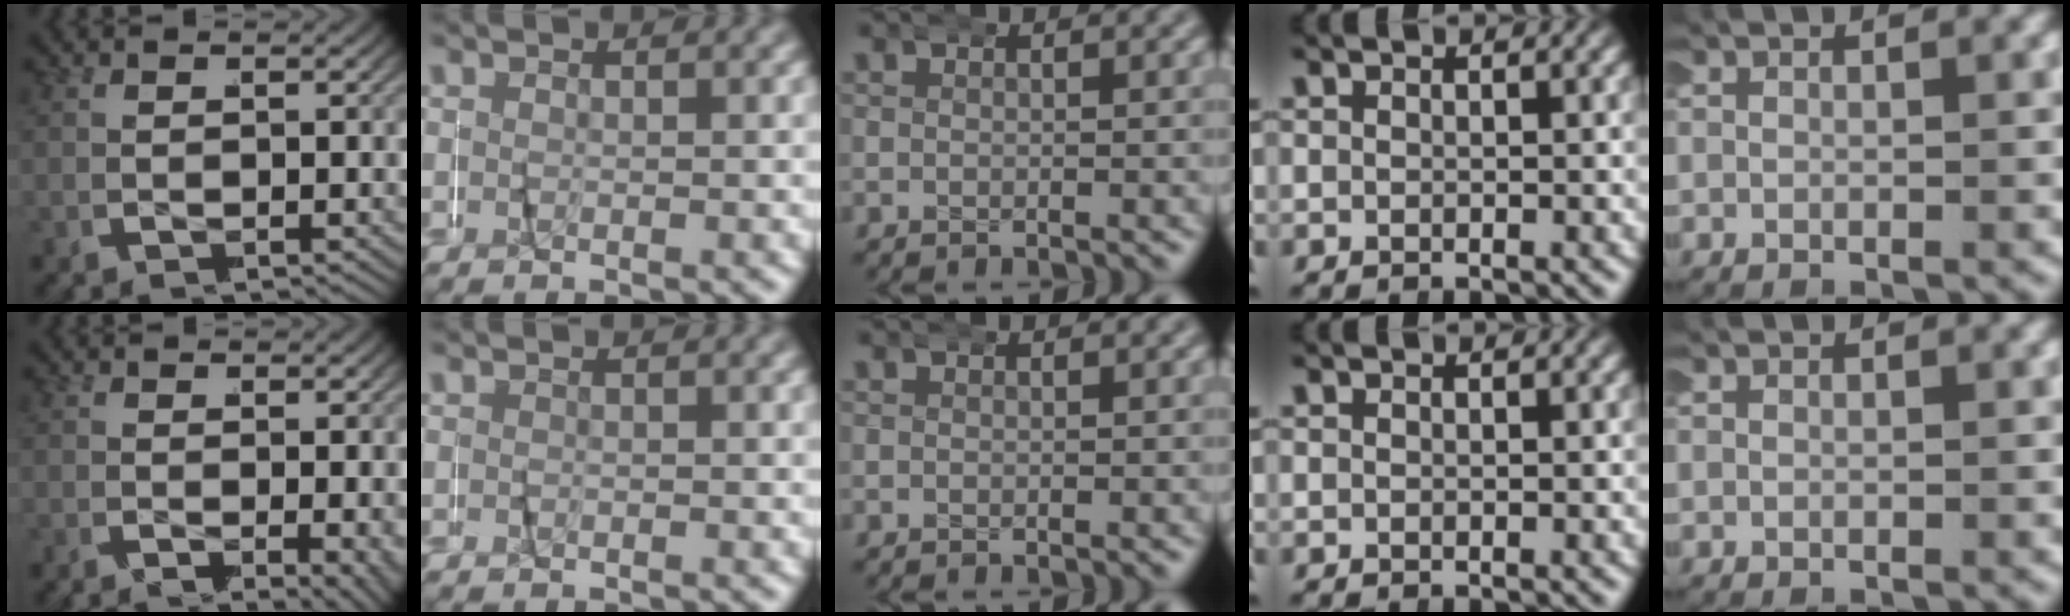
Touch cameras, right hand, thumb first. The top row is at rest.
{"thumb": {"total": 3.0, "force": [-0.8, 1.4, 2.5], "torque": [-0.038, -0.018, -0.005]}, "index": {"total": 0.7, "force": [0.3, 0.5, 0.4], "torque": [-0.006, -0.001, 0.006]}}